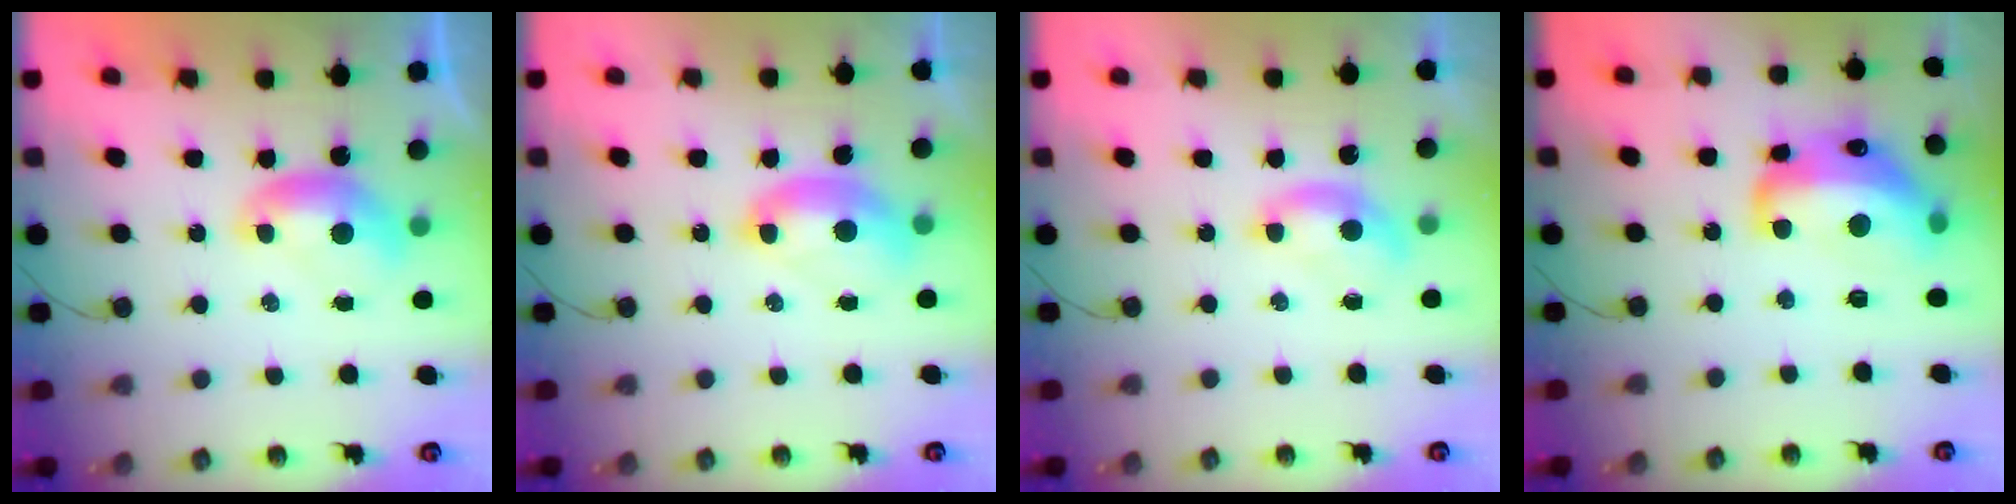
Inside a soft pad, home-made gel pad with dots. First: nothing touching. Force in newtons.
{"total": 2.6, "press": 2.6, "slide": 0.6}
{"total": 1.2, "press": 1.1, "slide": 0.5}
{"total": 13.3, "press": 13.3, "slide": 0.7}